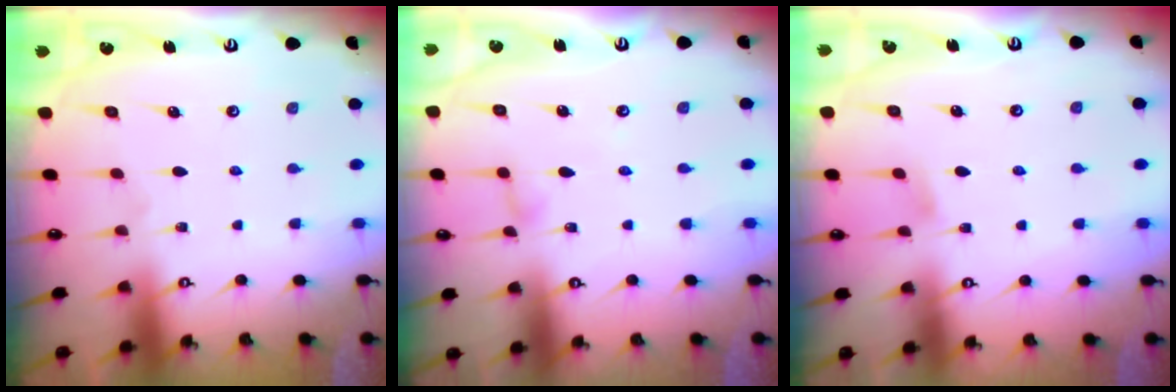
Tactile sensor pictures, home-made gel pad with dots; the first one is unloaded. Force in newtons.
{"total": 2.3, "press": 2.3, "slide": 0.2}
{"total": 3.3, "press": 3.2, "slide": 0.5}